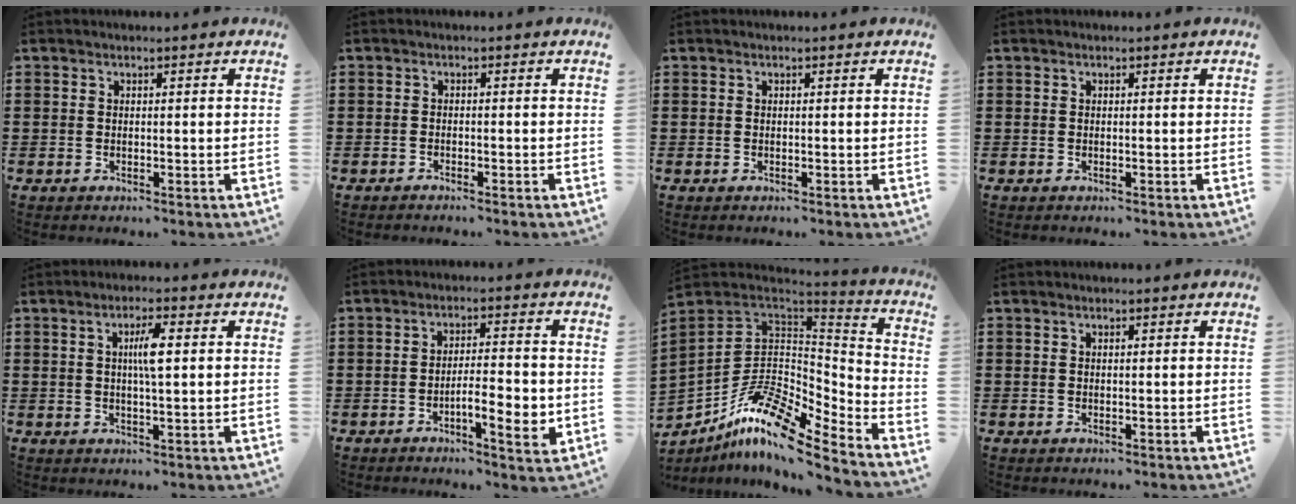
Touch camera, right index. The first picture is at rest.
{"total": 0.8, "force": [-0.8, -0.1, 0.0], "torque": [-0.003, 0.000, -0.017]}
{"total": 0.0}
{"total": 0.0}
{"total": 4.2, "force": [0.7, 0.7, 4.1], "torque": [-0.080, 0.004, 0.008]}
{"total": 6.8, "force": [-2.4, 1.8, 6.1], "torque": [-0.093, -0.002, -0.040]}
{"total": 13.3, "force": [-8.3, 5.2, 9.1], "torque": [-0.187, 0.014, -0.157]}
{"total": 0.0}